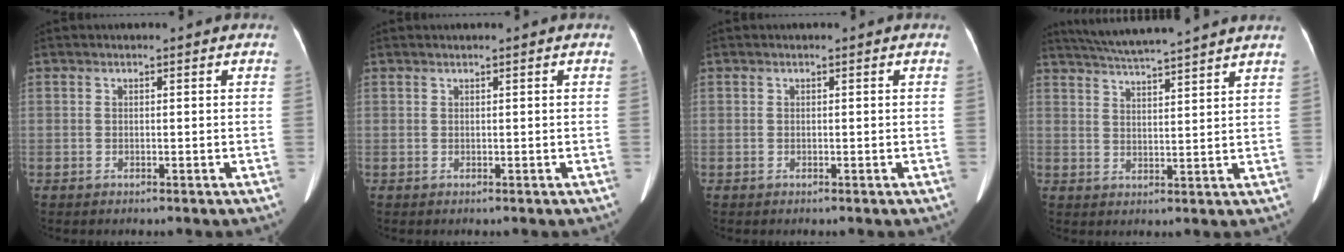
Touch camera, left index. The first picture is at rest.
{"total": 0.0}
{"total": 0.0}
{"total": 12.4, "force": [11.2, -1.0, 5.2], "torque": [-0.096, 0.020, 0.163]}